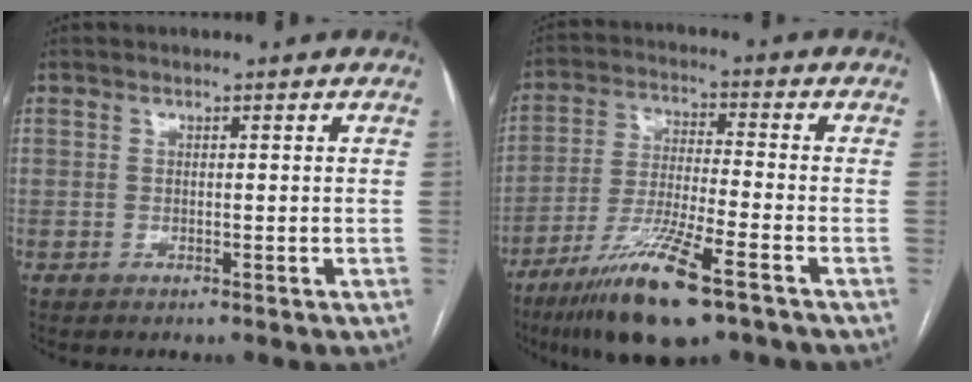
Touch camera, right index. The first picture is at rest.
{"total": 13.5, "force": [-8.3, 1.4, 10.6], "torque": [-0.207, -0.032, -0.147]}